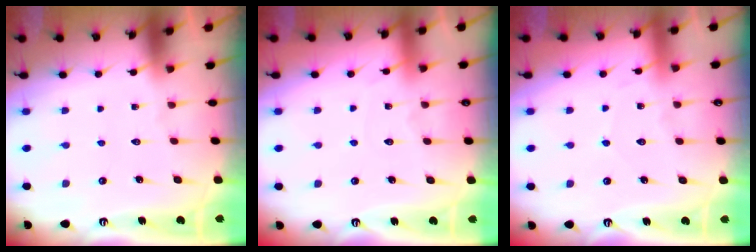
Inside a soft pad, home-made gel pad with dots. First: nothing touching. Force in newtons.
{"total": 3.9, "press": 3.9, "slide": 0.4}
{"total": 3.6, "press": 3.6, "slide": 0.5}